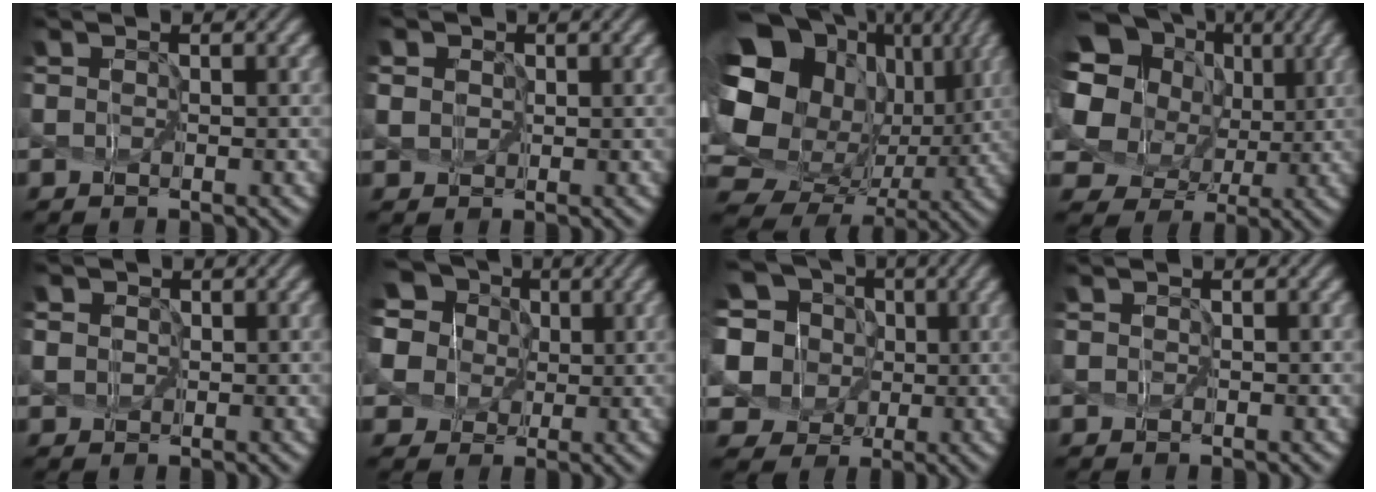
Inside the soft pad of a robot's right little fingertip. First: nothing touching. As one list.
[{"total": 6.0, "force": [2.6, 4.8, 2.5], "torque": [-0.068, 0.027, 0.023]}, {"total": 17.7, "force": [2.3, 14.7, 9.6], "torque": [-0.219, -0.012, 0.068]}, {"total": 12.1, "force": [3.9, 9.4, 6.5], "torque": [-0.172, 0.014, 0.062]}, {"total": 4.8, "force": [2.0, 3.9, 2.1], "torque": [-0.049, 0.029, 0.006]}, {"total": 12.7, "force": [4.1, 10.7, 5.4], "torque": [-0.170, 0.030, 0.055]}, {"total": 11.2, "force": [1.8, 10.1, 4.7], "torque": [-0.170, 0.027, 0.015]}, {"total": 0.0}]